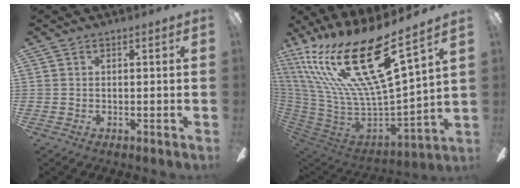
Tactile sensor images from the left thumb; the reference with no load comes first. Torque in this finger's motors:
{"motor_torque": [1.61, -0.54, 1.35, -1.43, 0.86]}